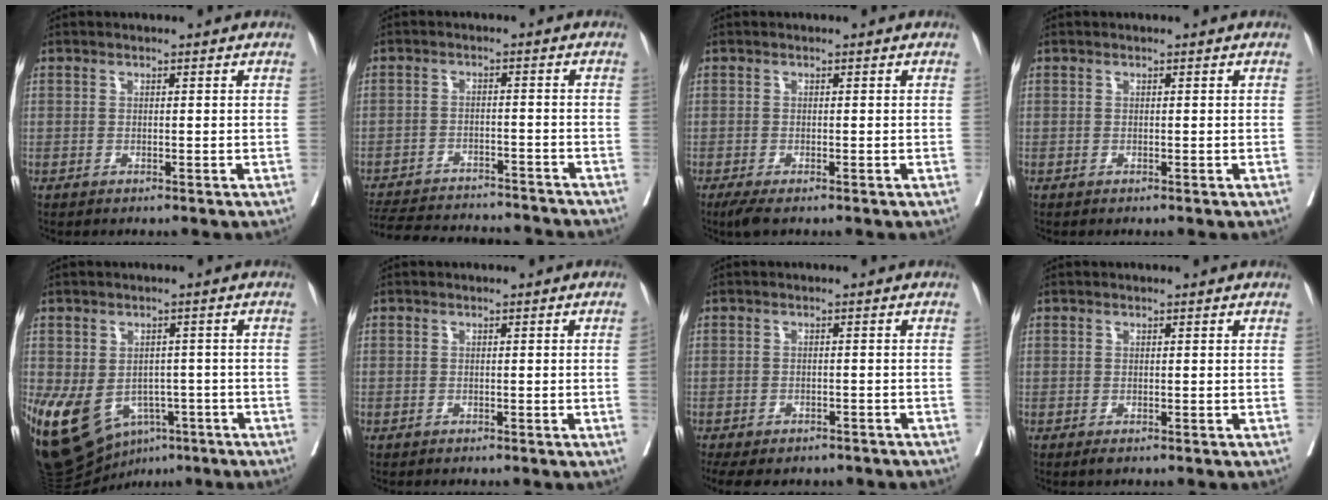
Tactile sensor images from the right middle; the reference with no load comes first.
{"total": 18.8, "force": [-17.4, 3.6, 6.2], "torque": [-0.147, -0.017, -0.238]}
{"total": 2.2, "force": [-1.6, 0.4, 1.5], "torque": [-0.028, -0.009, -0.028]}
{"total": 0.0}
{"total": 14.3, "force": [-6.4, 9.9, 8.0], "torque": [-0.166, 0.002, -0.086]}
{"total": 0.7, "force": [-0.2, -0.2, 0.7], "torque": [-0.007, 0.003, -0.003]}
{"total": 11.6, "force": [-9.0, 5.1, 5.2], "torque": [-0.107, -0.003, -0.106]}
{"total": 0.8, "force": [-0.5, 0.3, 0.5], "torque": [-0.004, -0.002, -0.005]}